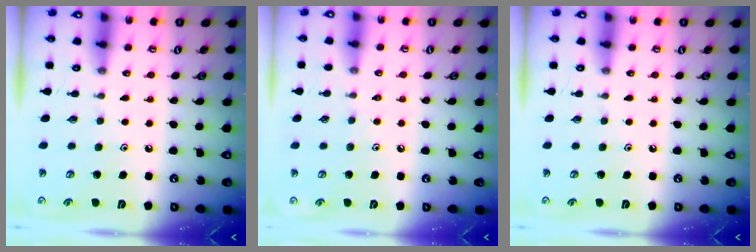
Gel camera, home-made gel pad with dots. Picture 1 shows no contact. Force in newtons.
{"total": 2.1, "press": 2.1, "slide": 0.4}
{"total": 0.0}